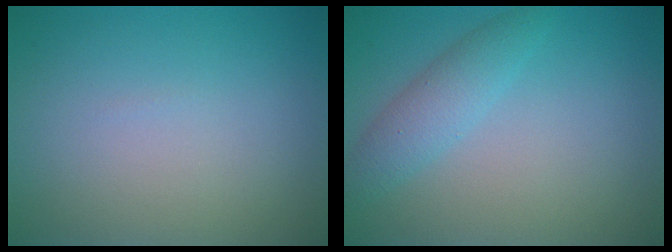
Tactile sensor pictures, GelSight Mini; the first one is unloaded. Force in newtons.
{"total": 2.7, "press": 2.7, "slide": 0.1}